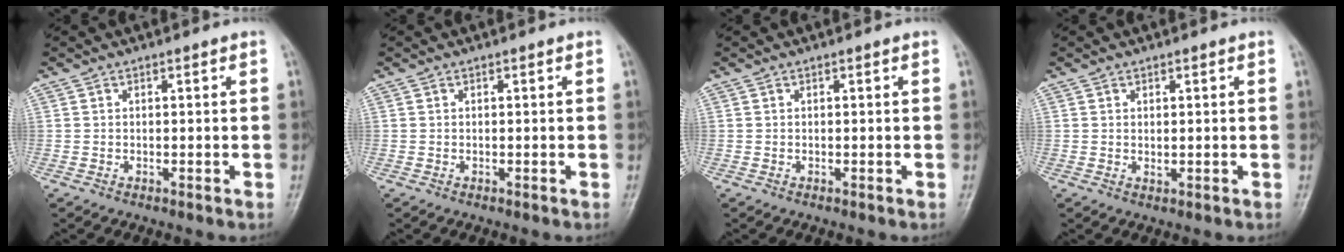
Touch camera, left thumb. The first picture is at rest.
{"total": 0.0}
{"total": 0.0}
{"total": 1.1, "force": [0.3, 0.6, 0.9], "torque": [-0.013, -0.005, 0.009]}